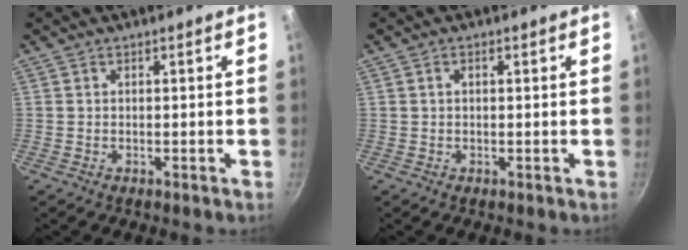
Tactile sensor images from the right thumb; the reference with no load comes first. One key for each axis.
{"total": 1.0, "fx": 0.3, "fy": 0.4, "fz": 0.8, "tx": -0.015, "ty": 0.003, "tz": 0.006}